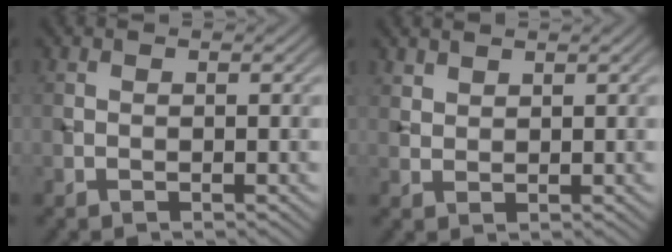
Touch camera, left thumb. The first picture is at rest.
{"total": 1.7, "force": [1.5, 0.7, 0.5], "torque": [-0.015, 0.002, 0.038]}